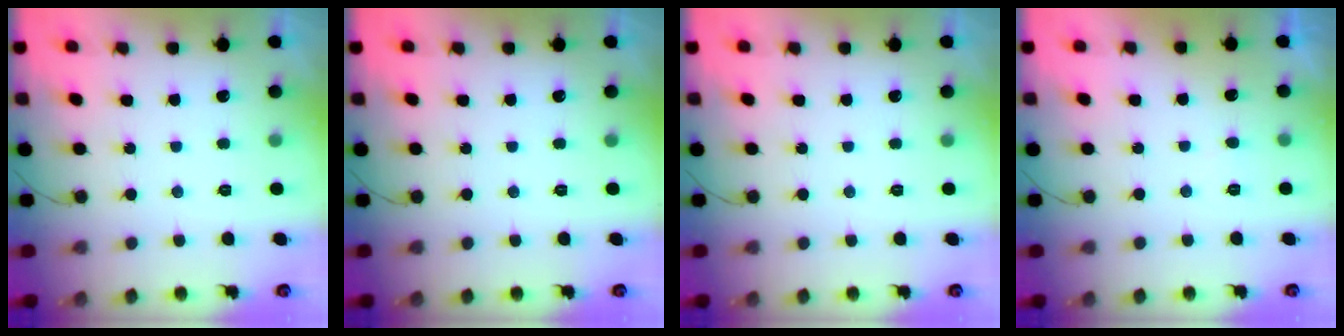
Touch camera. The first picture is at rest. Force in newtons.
{"total": 0.0}
{"total": 0.0}
{"total": 2.3, "press": 2.3, "slide": 0.2}